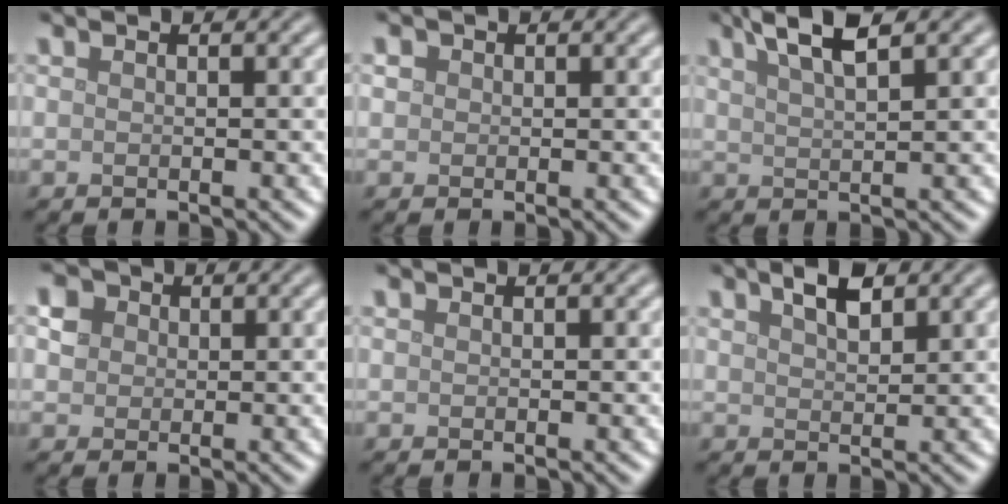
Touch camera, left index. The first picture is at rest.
{"total": 1.0, "force": [0.2, 0.9, 0.2], "torque": [0.001, 0.001, 0.001]}
{"total": 4.0, "force": [2.7, 0.9, 2.9], "torque": [-0.042, 0.012, 0.046]}
{"total": 2.5, "force": [0.8, 2.2, 0.9], "torque": [-0.021, 0.006, 0.017]}
{"total": 0.0}
{"total": 2.5, "force": [1.6, 0.9, 1.6], "torque": [-0.030, 0.005, 0.031]}